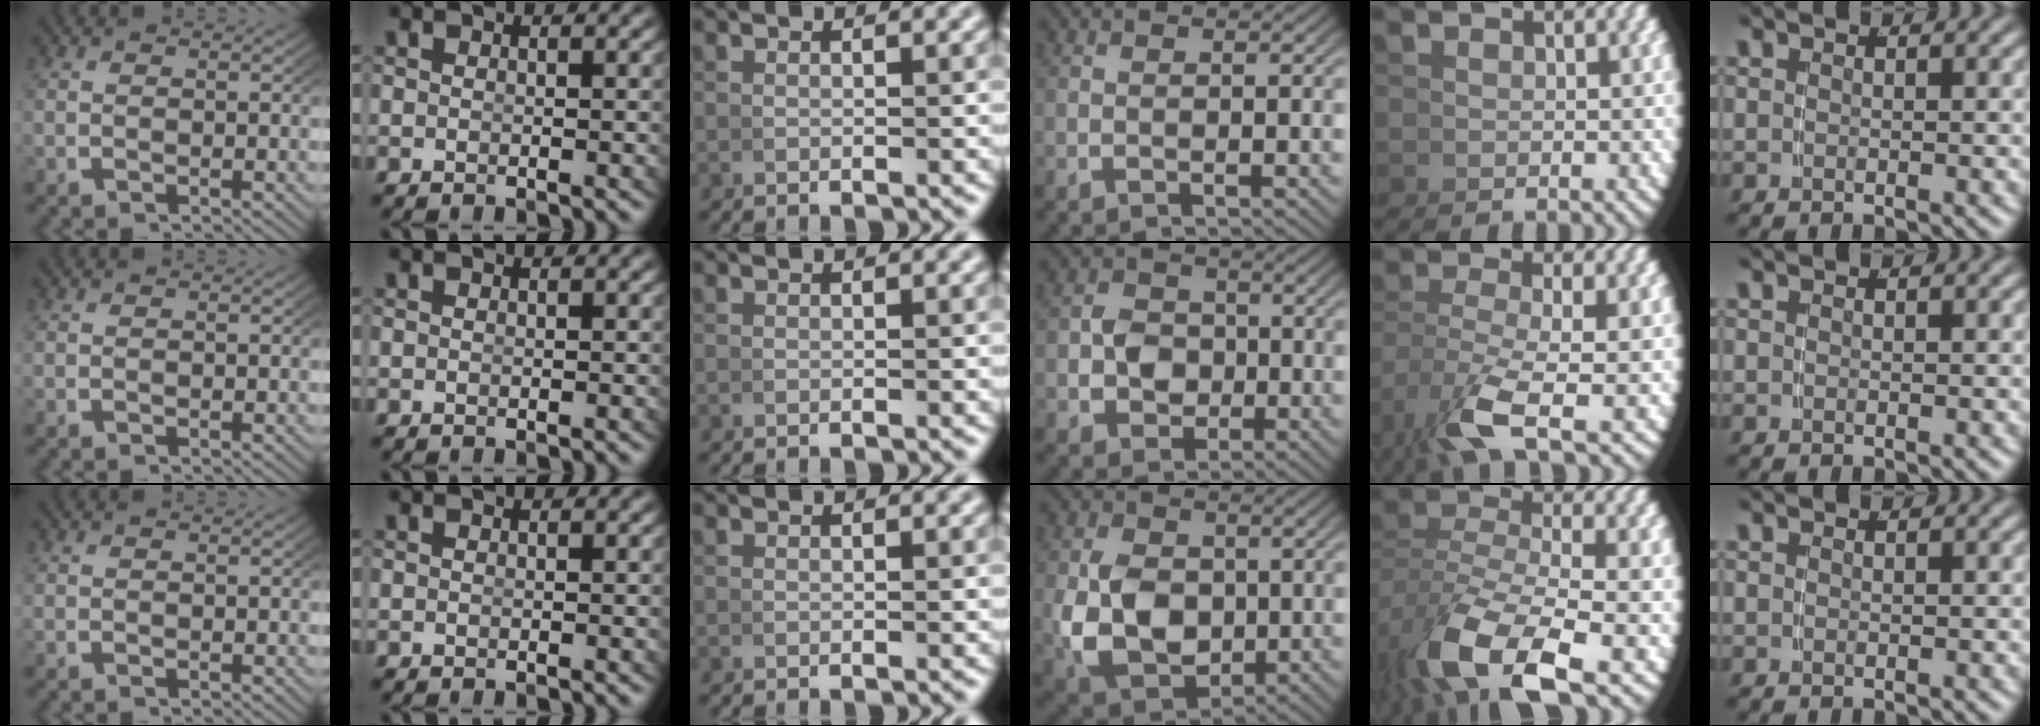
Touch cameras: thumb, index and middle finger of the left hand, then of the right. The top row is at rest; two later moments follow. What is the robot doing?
{"motion": "grasp_and_lifting", "object": "pen"}